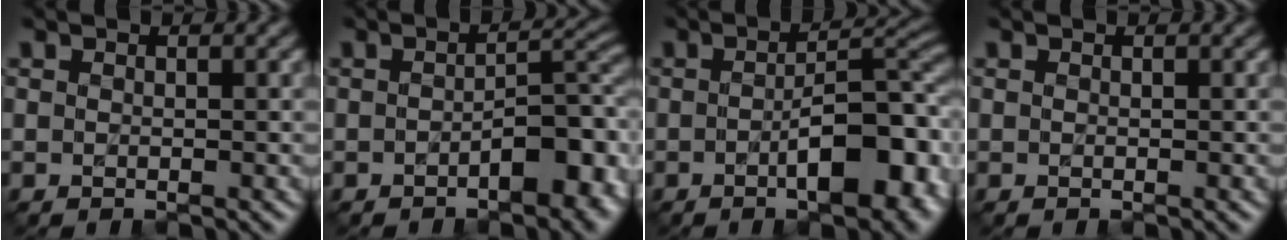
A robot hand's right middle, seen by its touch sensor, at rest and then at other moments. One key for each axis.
{"total": 6.1, "fx": -2.0, "fy": 2.8, "fz": 5.1, "tx": -0.062, "ty": 0.010, "tz": -0.032}
{"total": 9.0, "fx": -2.5, "fy": 3.6, "fz": 7.8, "tx": -0.106, "ty": 0.004, "tz": -0.038}
{"total": 0.0}